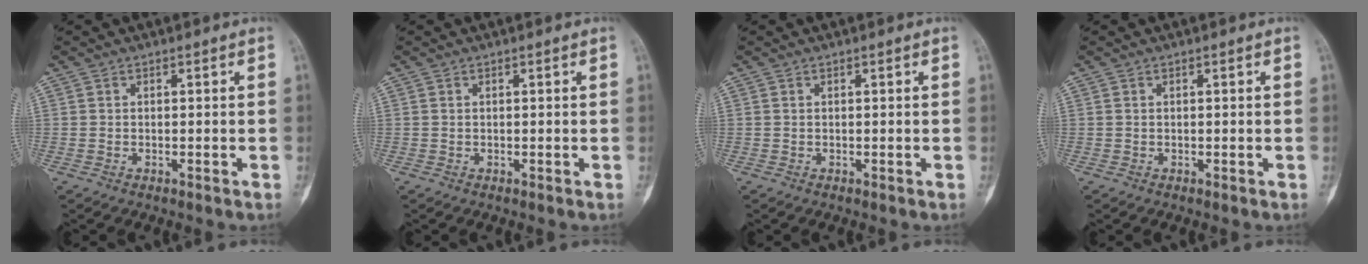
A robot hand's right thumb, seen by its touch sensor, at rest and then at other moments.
{"total": 0.0}
{"total": 0.0}
{"total": 0.0}